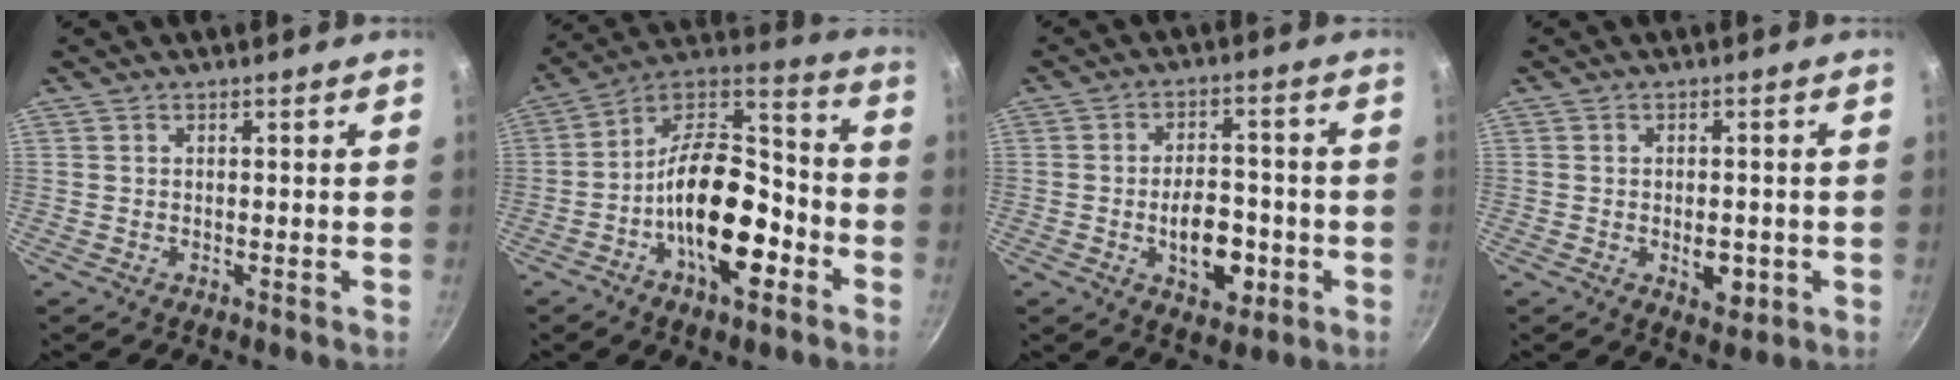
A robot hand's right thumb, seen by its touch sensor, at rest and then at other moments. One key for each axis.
{"total": 20.2, "fx": -6.9, "fy": 10.3, "fz": 16.0, "tx": -0.235, "ty": 0.059, "tz": -0.127}
{"total": 10.5, "fx": -2.9, "fy": 6.1, "fz": 8.1, "tx": -0.095, "ty": 0.015, "tz": -0.042}
{"total": 5.1, "fx": -1.3, "fy": 2.9, "fz": 4.0, "tx": -0.041, "ty": 0.000, "tz": -0.014}